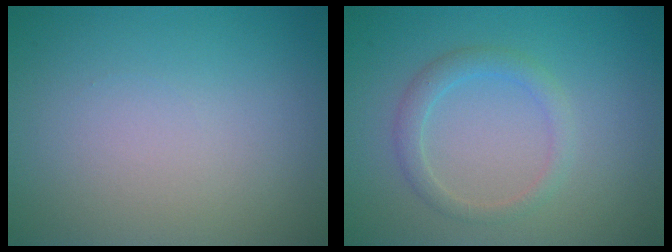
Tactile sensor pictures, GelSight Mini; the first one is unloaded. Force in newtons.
{"total": 2.0, "press": 2.0, "slide": 0.3}